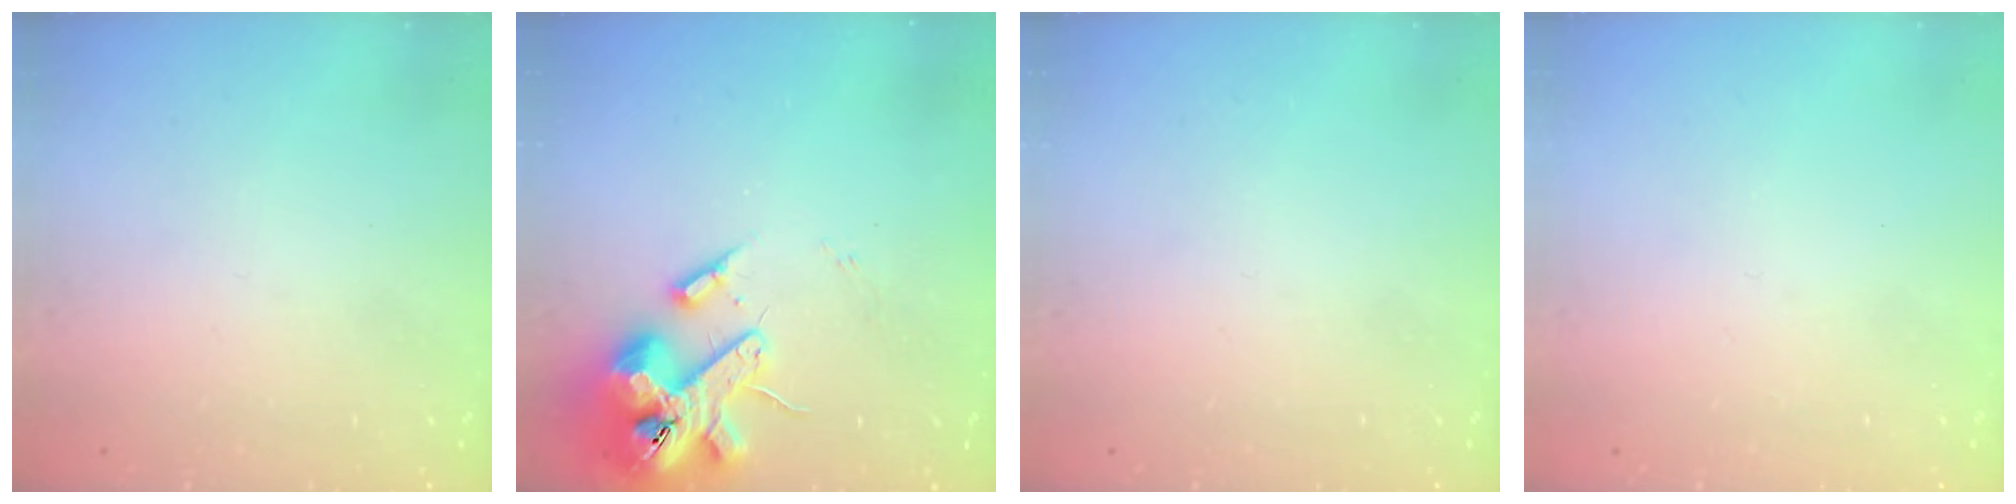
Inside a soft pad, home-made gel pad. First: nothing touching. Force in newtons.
{"total": 14.6, "press": 14.4, "slide": 2.4}
{"total": 0.0}
{"total": 0.0}